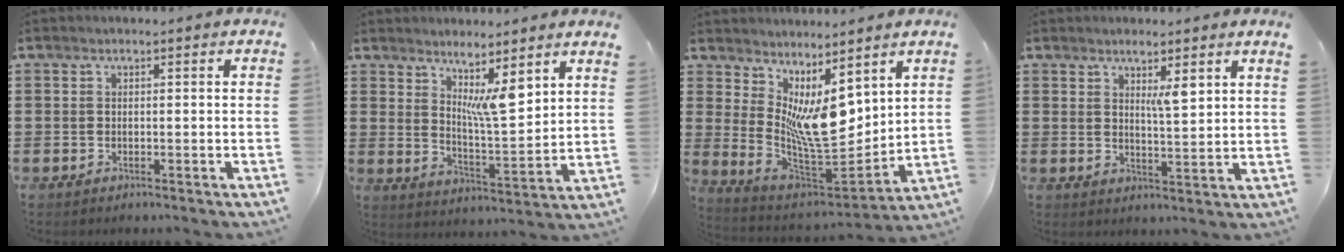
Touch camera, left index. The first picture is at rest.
{"total": 6.6, "force": [4.9, 0.5, 4.3], "torque": [-0.089, -0.028, 0.084]}
{"total": 9.1, "force": [4.1, 3.6, 7.3], "torque": [-0.144, -0.038, 0.076]}
{"total": 3.9, "force": [2.7, -0.1, 2.8], "torque": [-0.053, -0.010, 0.043]}